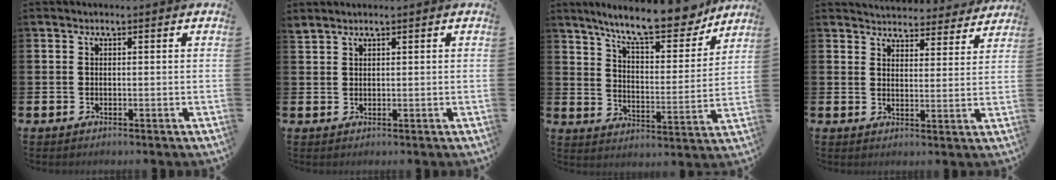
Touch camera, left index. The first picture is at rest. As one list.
[{"total": 1.3, "force": [1.2, 0.3, 0.3], "torque": [-0.006, 0.001, 0.023]}, {"total": 11.2, "force": [10.0, 1.9, 4.6], "torque": [-0.099, -0.061, 0.171]}, {"total": 4.5, "force": [4.4, 0.9, -0.4], "torque": [-0.004, -0.039, 0.075]}]